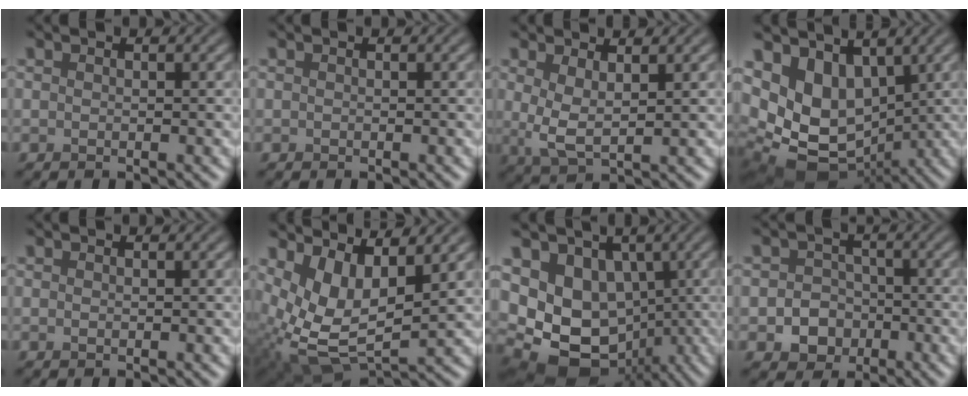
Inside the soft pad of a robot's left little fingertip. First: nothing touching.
{"total": 0.0}
{"total": 3.0, "force": [1.0, 1.0, 2.6], "torque": [-0.059, -0.007, 0.022]}
{"total": 9.7, "force": [0.9, 7.3, 6.3], "torque": [-0.119, -0.023, 0.041]}
{"total": 0.0}
{"total": 7.5, "force": [2.1, 3.9, 6.1], "torque": [-0.131, -0.017, 0.046]}
{"total": 12.2, "force": [-0.3, 10.0, 7.1], "torque": [-0.114, -0.011, -0.010]}
{"total": 3.4, "force": [-1.1, 2.9, 1.4], "torque": [-0.009, 0.000, -0.024]}